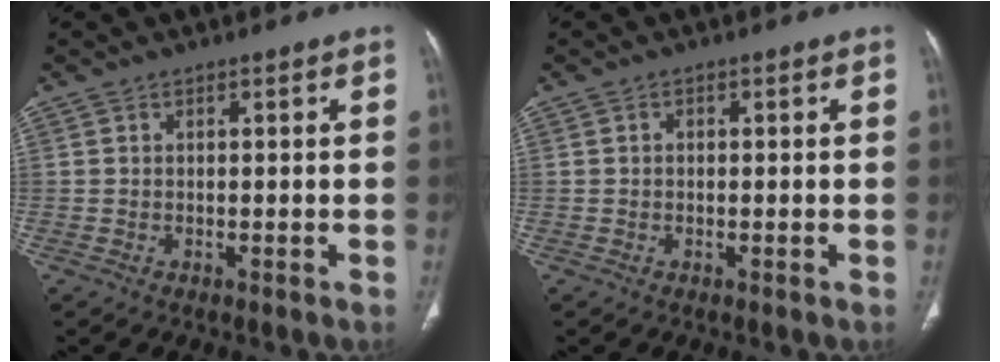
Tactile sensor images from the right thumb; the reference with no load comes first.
{"total": 0.5, "force": [0.0, 0.4, 0.2], "torque": [0.003, 0.001, -0.002]}